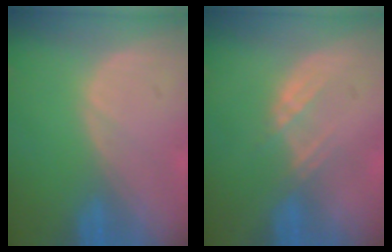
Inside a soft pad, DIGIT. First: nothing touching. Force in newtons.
{"total": 2.6, "press": 2.5, "slide": 0.7}